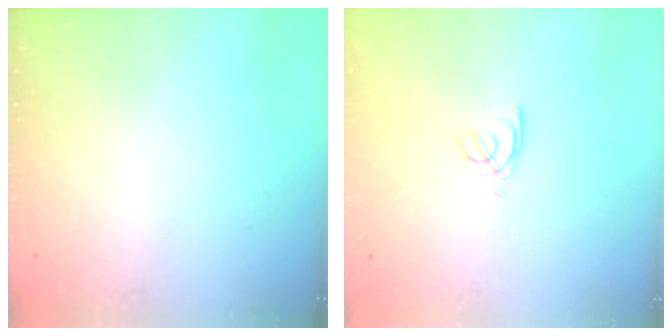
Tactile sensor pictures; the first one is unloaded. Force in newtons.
{"total": 2.6, "press": 2.6, "slide": 0.4}